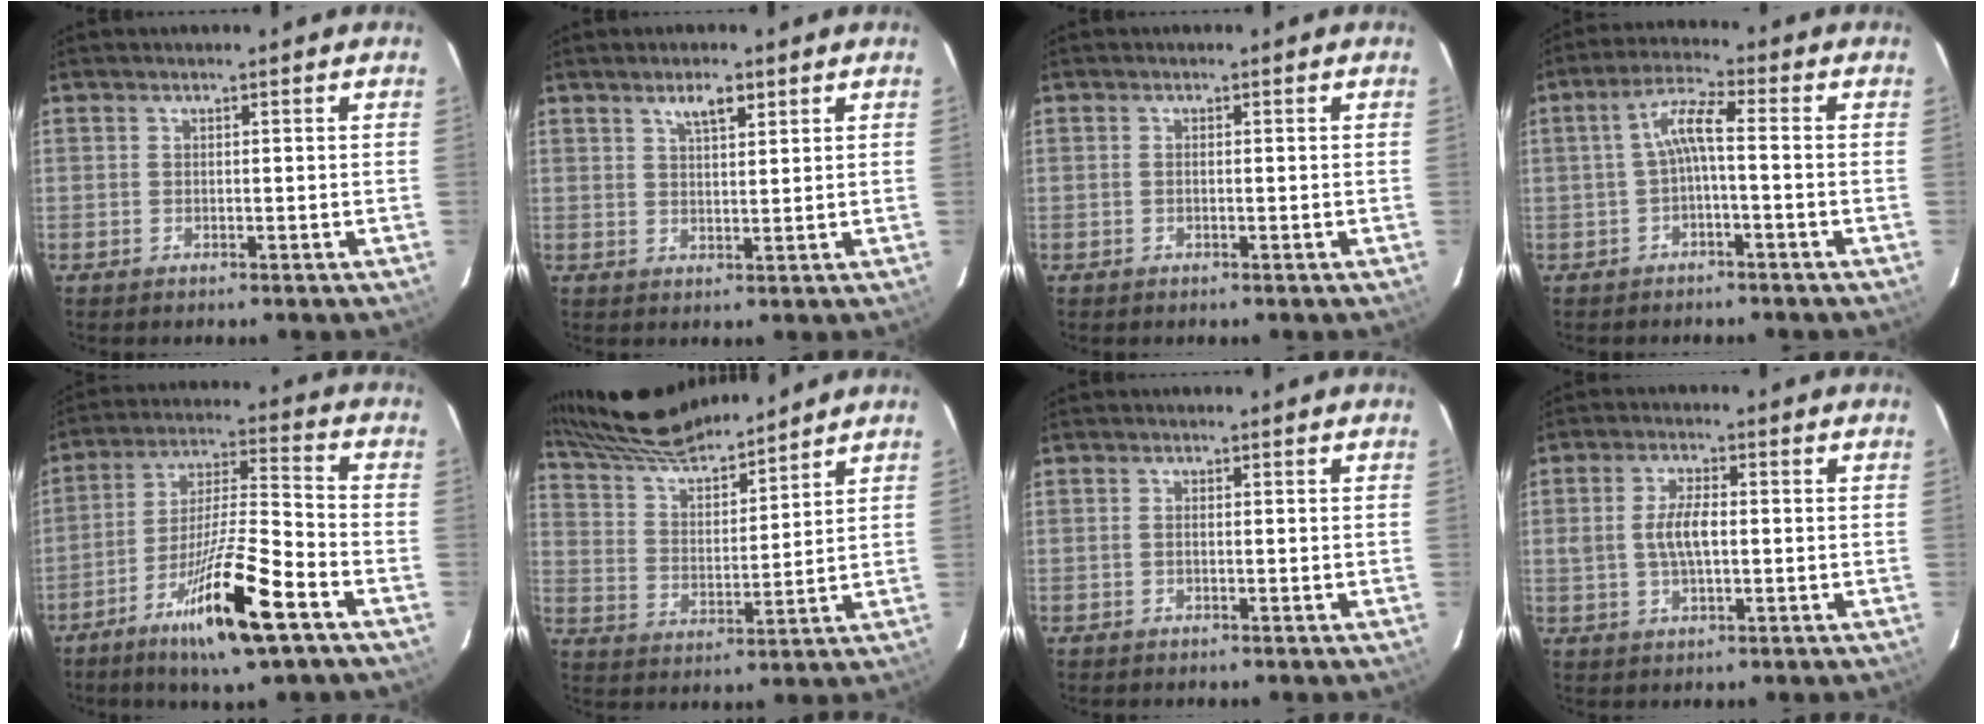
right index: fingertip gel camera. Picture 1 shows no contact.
{"total": 3.9, "force": [2.5, 1.2, 2.7], "torque": [-0.045, 0.006, 0.043]}
{"total": 0.5, "force": [-0.1, 0.2, 0.5], "torque": [-0.011, 0.001, -0.003]}
{"total": 4.9, "force": [-1.1, 0.5, 4.8], "torque": [-0.104, 0.014, -0.020]}
{"total": 16.1, "force": [-9.1, 1.8, 13.2], "torque": [-0.259, -0.024, -0.165]}
{"total": 17.1, "force": [15.5, 3.1, 6.7], "torque": [-0.121, 0.018, 0.264]}
{"total": 0.8, "force": [-0.1, 0.3, 0.7], "torque": [-0.016, 0.002, -0.004]}
{"total": 5.7, "force": [0.0, 2.3, 5.2], "torque": [-0.102, 0.004, 0.003]}